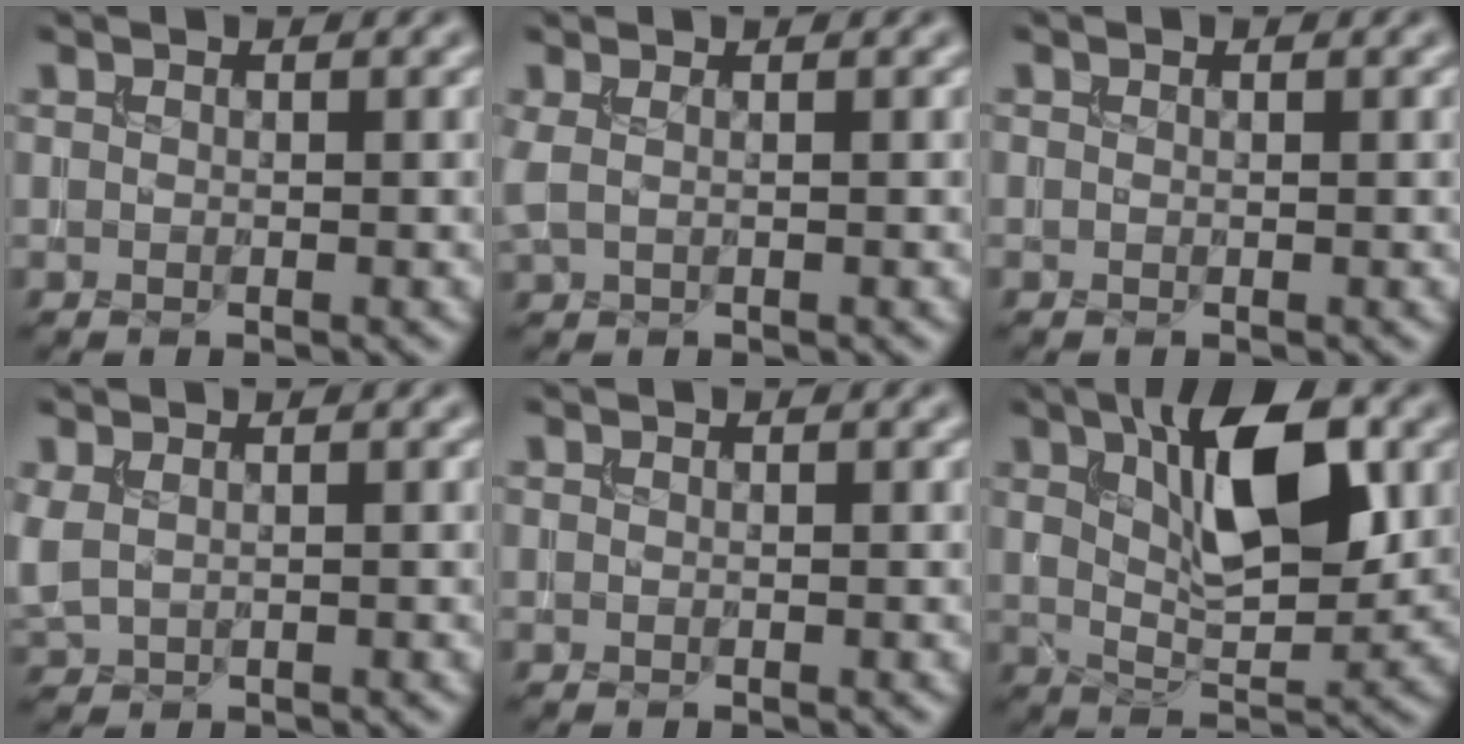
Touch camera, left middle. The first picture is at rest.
{"total": 1.2, "force": [0.4, 0.5, 1.0], "torque": [-0.015, 0.005, 0.007]}
{"total": 0.0}
{"total": 1.8, "force": [0.6, 1.1, 1.3], "torque": [-0.036, 0.004, 0.024]}
{"total": 0.0}
{"total": 9.1, "force": [2.9, 3.4, 8.0], "torque": [-0.122, 0.006, 0.051]}